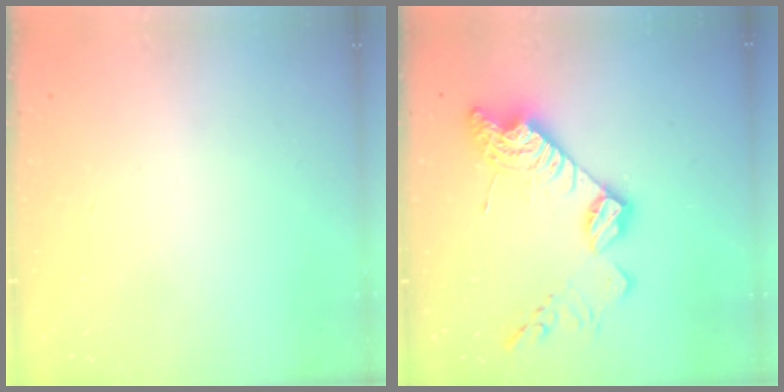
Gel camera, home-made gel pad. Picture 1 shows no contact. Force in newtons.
{"total": 18.0, "press": 18.0, "slide": 1.1}